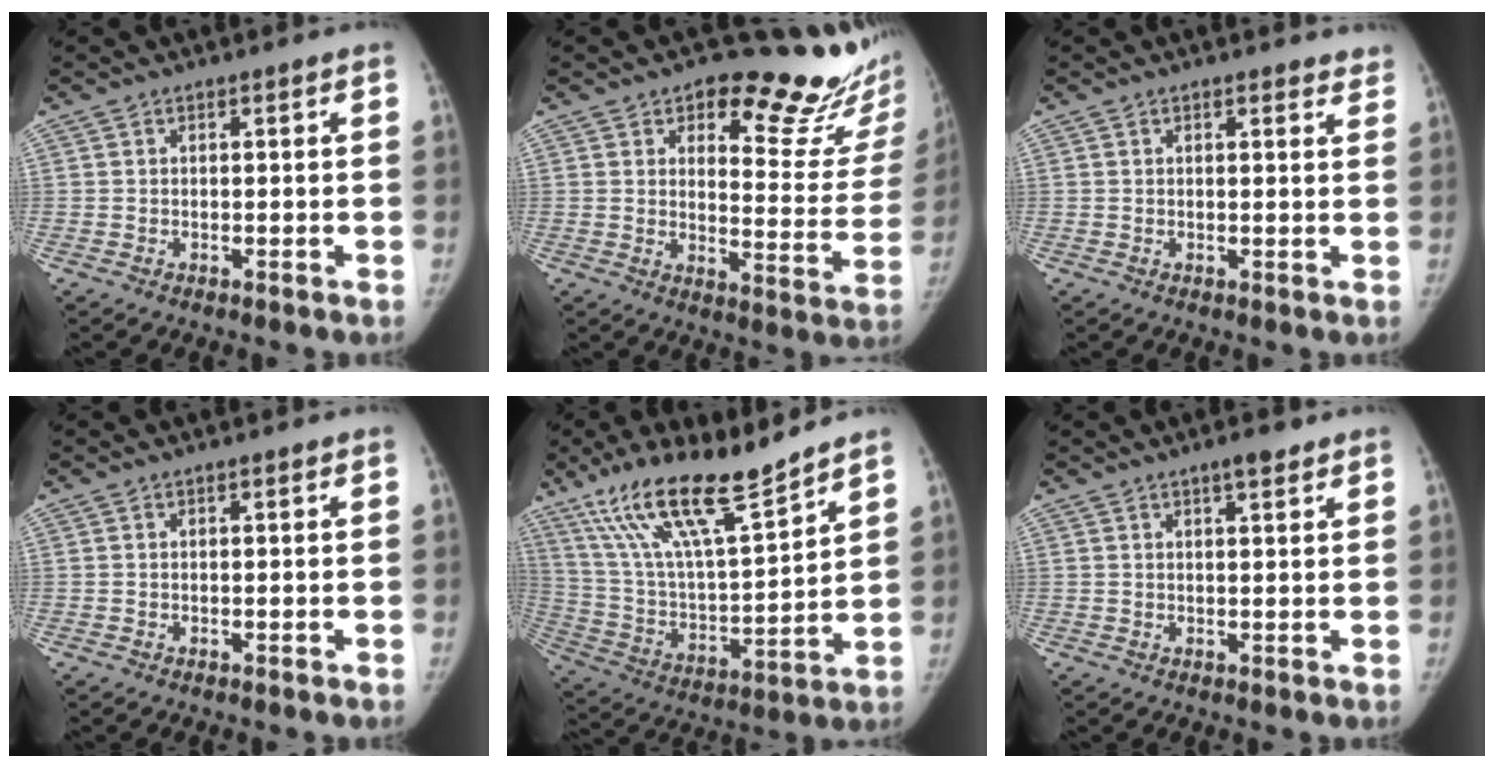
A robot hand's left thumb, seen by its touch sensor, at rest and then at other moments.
{"total": 20.7, "force": [15.4, 8.4, 11.1], "torque": [-0.075, -0.104, 0.182]}
{"total": 3.4, "force": [2.9, 1.2, 1.3], "torque": [0.009, -0.008, 0.024]}
{"total": 0.0}
{"total": 19.9, "force": [14.8, 3.6, 12.8], "torque": [-0.210, -0.069, 0.278]}
{"total": 3.2, "force": [2.2, 0.8, 2.2], "torque": [-0.026, -0.011, 0.031]}